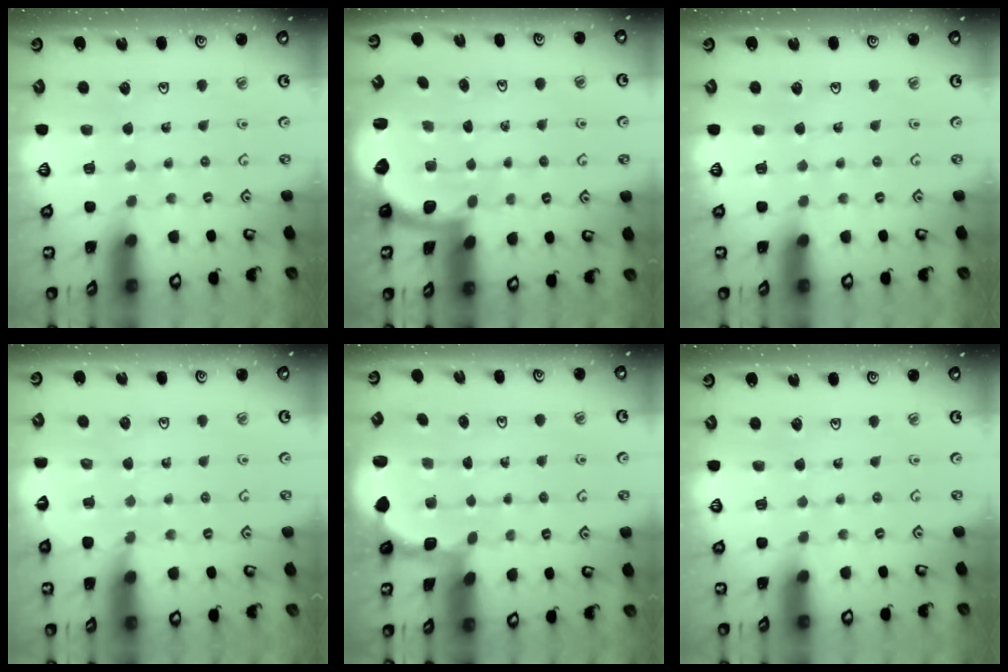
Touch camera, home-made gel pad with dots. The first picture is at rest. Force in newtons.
{"total": 2.1, "press": 1.9, "slide": 0.8}
{"total": 0.0}
{"total": 4.8, "press": 4.6, "slide": 1.3}
{"total": 1.8, "press": 1.6, "slide": 0.7}
{"total": 0.0}